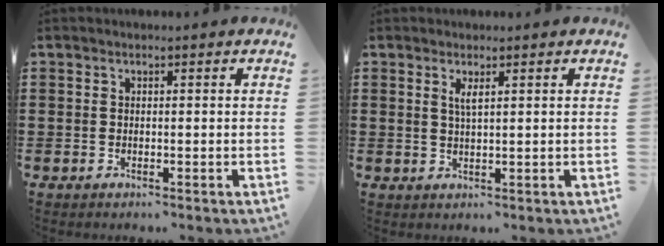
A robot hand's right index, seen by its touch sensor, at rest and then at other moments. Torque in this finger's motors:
{"motor_torque": [0.05, -0.05, 0.01, 0.05]}